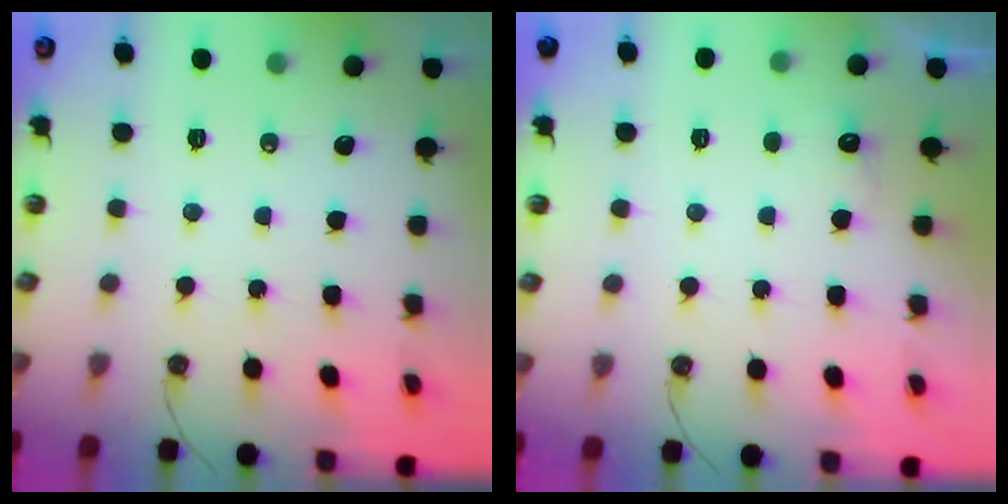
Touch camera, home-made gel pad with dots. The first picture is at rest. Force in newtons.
{"total": 6.4, "press": 6.3, "slide": 1.2}